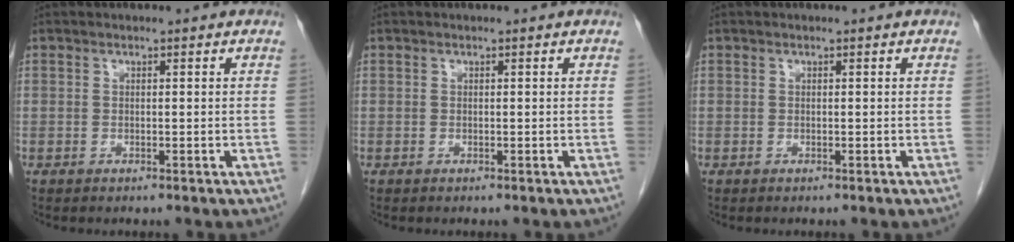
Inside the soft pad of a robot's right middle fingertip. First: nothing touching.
{"total": 0.0}
{"total": 0.0}